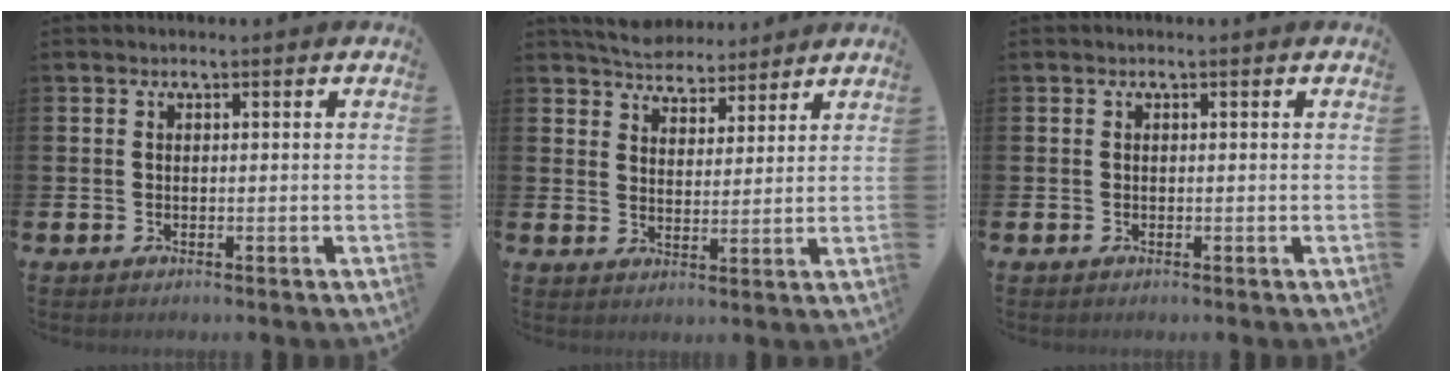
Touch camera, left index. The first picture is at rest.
{"total": 5.1, "force": [4.9, 1.3, 0.2], "torque": [-0.022, -0.027, 0.088]}
{"total": 0.0}